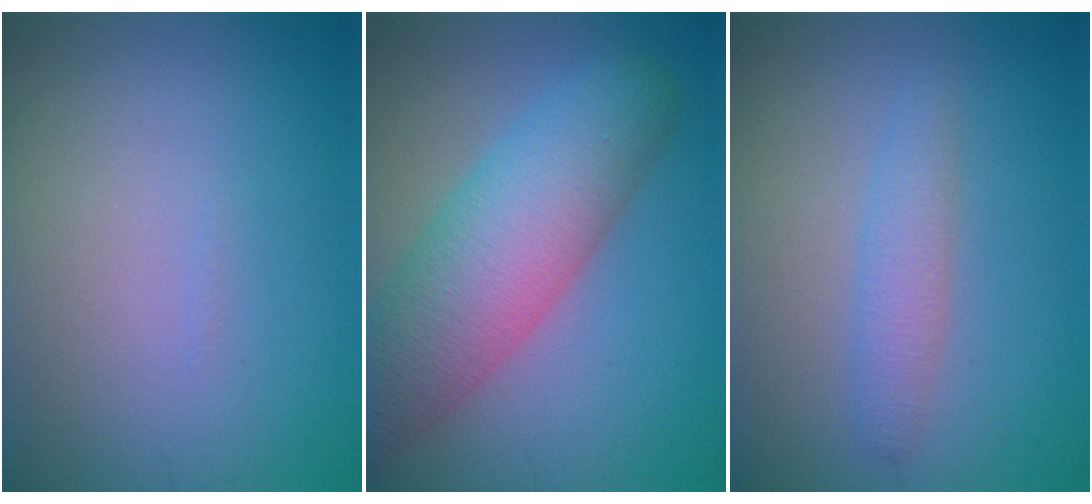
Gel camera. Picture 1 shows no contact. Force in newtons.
{"total": 8.3, "press": 8.3, "slide": 0.5}
{"total": 2.1, "press": 2.1, "slide": 0.2}